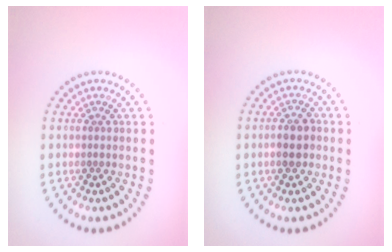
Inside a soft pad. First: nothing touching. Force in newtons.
{"total": 2.2, "press": 2.2, "slide": 0.4}